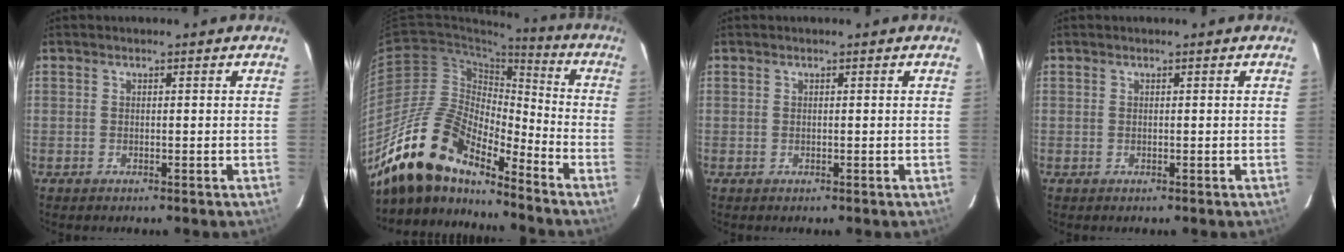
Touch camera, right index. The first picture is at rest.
{"total": 18.2, "force": [-15.0, 5.4, 8.8], "torque": [-0.155, -0.002, -0.289]}
{"total": 0.0}
{"total": 0.0}